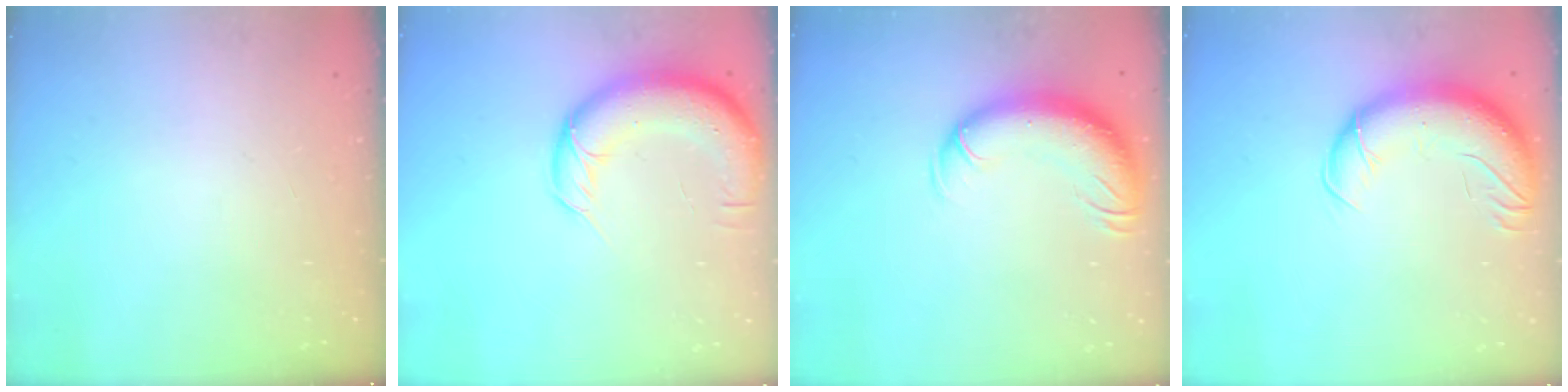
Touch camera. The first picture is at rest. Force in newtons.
{"total": 13.0, "press": 12.5, "slide": 3.3}
{"total": 13.4, "press": 13.0, "slide": 3.5}
{"total": 16.6, "press": 16.1, "slide": 4.1}